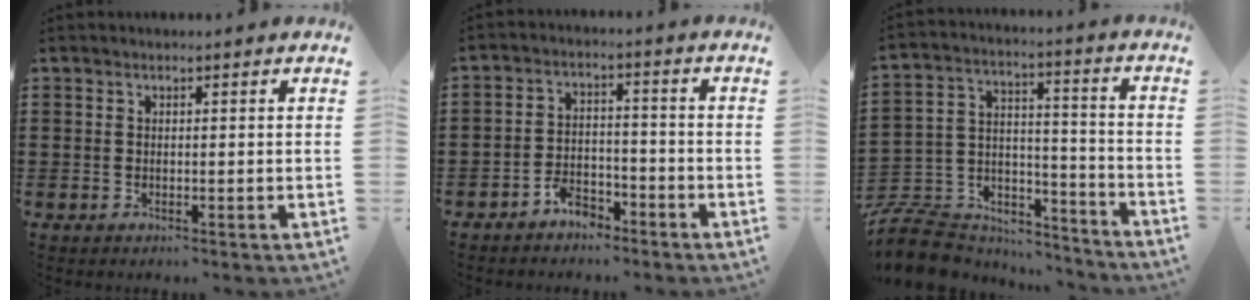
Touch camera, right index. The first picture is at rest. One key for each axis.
{"total": 3.9, "fx": -3.3, "fy": 1.7, "fz": 1.2, "tx": -0.022, "ty": 0.012, "tz": -0.063}
{"total": 8.5, "fx": -7.6, "fy": 3.6, "fz": 1.5, "tx": -0.050, "ty": 0.007, "tz": -0.149}